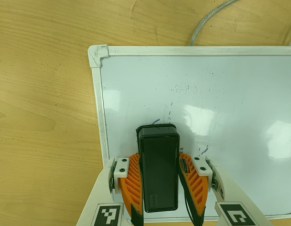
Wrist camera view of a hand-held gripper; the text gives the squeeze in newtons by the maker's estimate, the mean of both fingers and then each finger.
{"total": 15.5, "left": 17.3, "right": 13.8}